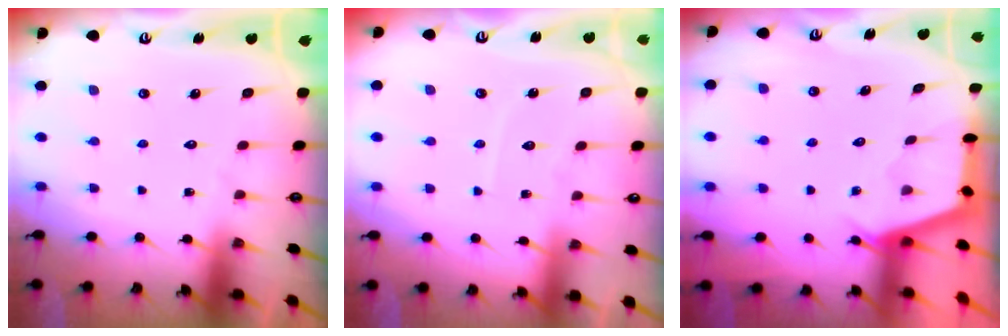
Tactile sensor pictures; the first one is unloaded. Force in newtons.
{"total": 4.5, "press": 4.4, "slide": 0.7}
{"total": 2.9, "press": 2.9, "slide": 0.3}